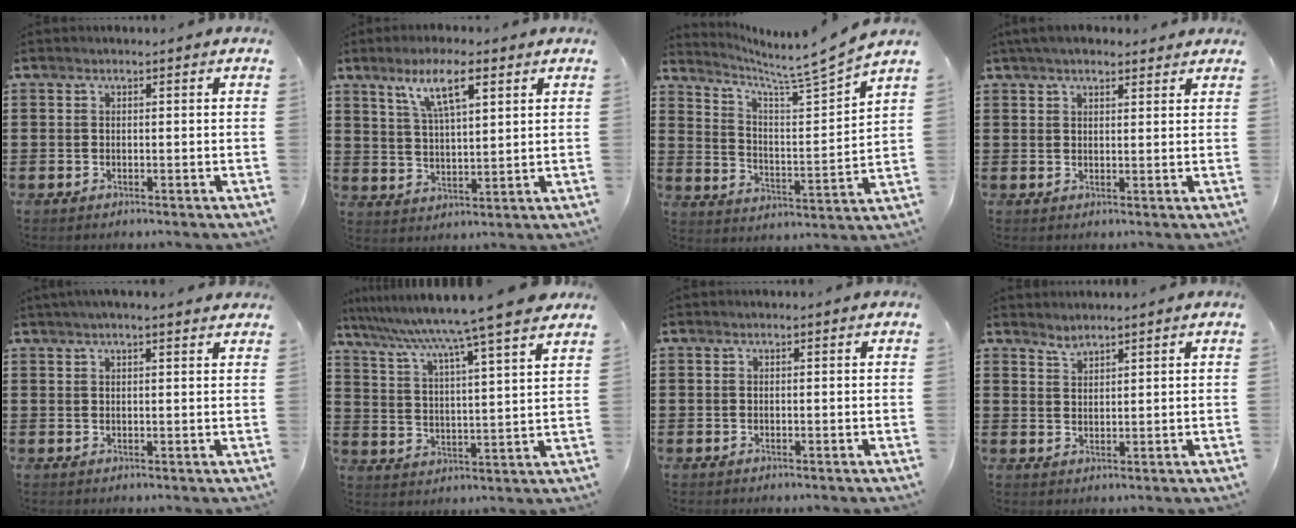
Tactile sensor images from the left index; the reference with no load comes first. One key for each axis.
{"total": 8.3, "fx": 4.7, "fy": 2.2, "fz": 6.5, "tx": -0.130, "ty": 0.005, "tz": 0.080}
{"total": 6.1, "fx": 5.3, "fy": -0.5, "fz": 2.8, "tx": -0.080, "ty": -0.045, "tz": 0.079}
{"total": 3.5, "fx": 3.0, "fy": 1.0, "fz": 1.7, "tx": -0.039, "ty": 0.002, "tz": 0.056}
{"total": 2.1, "fx": 1.7, "fy": 0.0, "fz": 1.1, "tx": -0.026, "ty": 0.003, "tz": 0.032}
{"total": 8.3, "fx": 7.0, "fy": -1.9, "fz": 4.1, "tx": -0.106, "ty": -0.053, "tz": 0.109}
{"total": 0.0}
{"total": 1.5, "fx": 1.5, "fy": 0.2, "fz": 0.1, "tx": -0.004, "ty": -0.001, "tz": 0.029}